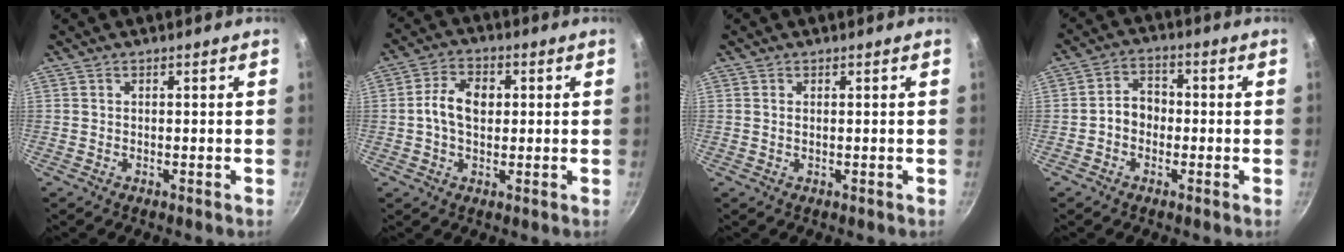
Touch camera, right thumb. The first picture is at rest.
{"total": 7.6, "force": [0.5, 5.1, 5.6], "torque": [-0.093, 0.015, 0.005]}
{"total": 0.6, "force": [0.1, 0.3, 0.5], "torque": [-0.013, 0.000, 0.003]}
{"total": 5.7, "force": [-1.1, 4.4, 3.4], "torque": [-0.037, 0.024, -0.031]}